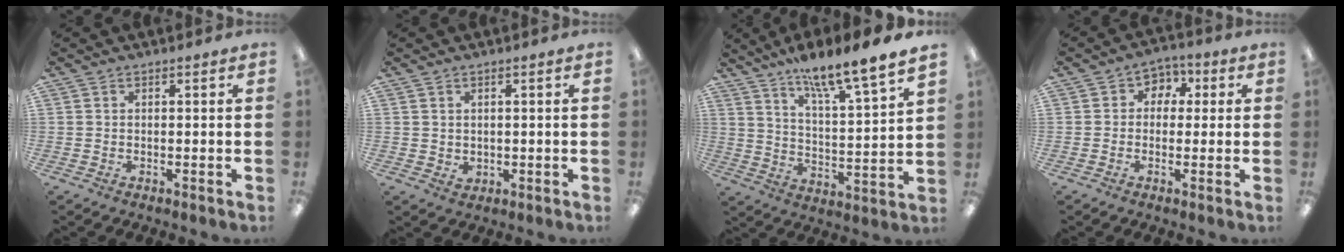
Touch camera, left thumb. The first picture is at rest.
{"total": 1.8, "force": [0.9, 1.6, 0.3], "torque": [-0.001, -0.001, 0.013]}
{"total": 12.3, "force": [10.6, 0.7, 6.2], "torque": [-0.105, -0.080, 0.174]}
{"total": 3.9, "force": [-0.3, 3.6, 1.5], "torque": [-0.018, 0.008, -0.010]}